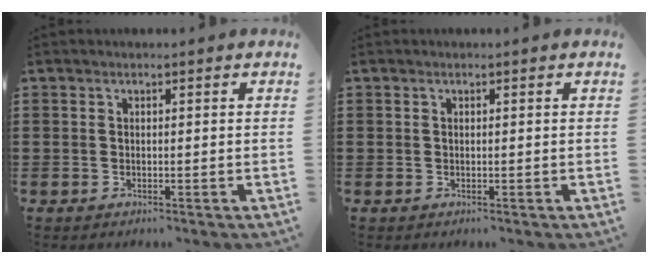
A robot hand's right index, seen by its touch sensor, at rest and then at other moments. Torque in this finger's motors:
{"motor_torque": [0.19, -0.09, 0.01, 0.01]}